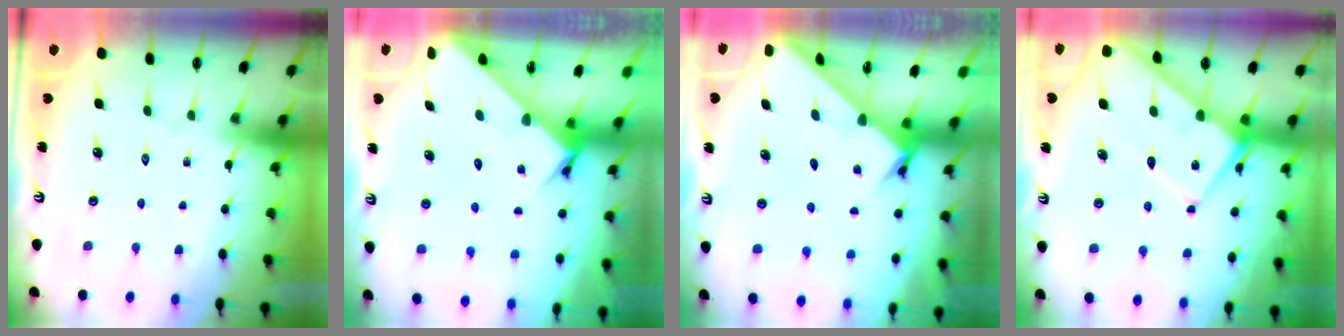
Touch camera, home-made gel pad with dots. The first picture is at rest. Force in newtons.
{"total": 3.6, "press": 3.6, "slide": 0.2}
{"total": 2.1, "press": 2.1, "slide": 0.1}
{"total": 10.4, "press": 10.3, "slide": 0.9}